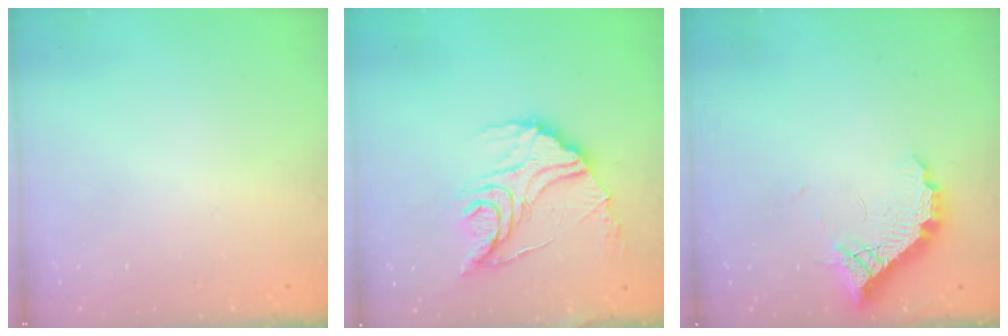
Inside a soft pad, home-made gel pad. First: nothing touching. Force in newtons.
{"total": 17.0, "press": 17.0, "slide": 1.3}
{"total": 11.2, "press": 11.2, "slide": 0.6}